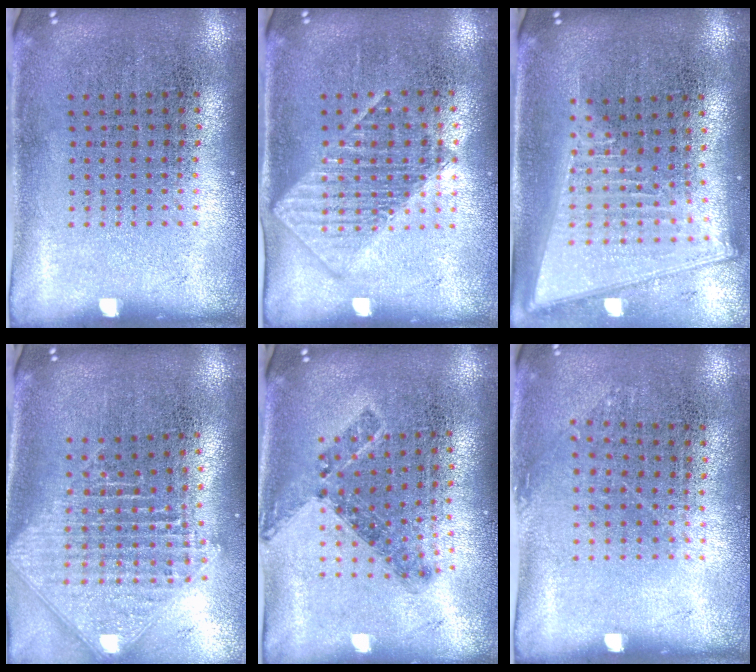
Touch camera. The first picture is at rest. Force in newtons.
{"total": 1.4, "press": 1.3, "slide": 0.5}
{"total": 2.2, "press": 1.8, "slide": 1.2}
{"total": 2.5, "press": 1.9, "slide": 1.6}
{"total": 0.8, "press": 0.7, "slide": 0.4}
{"total": 0.8, "press": 0.6, "slide": 0.6}